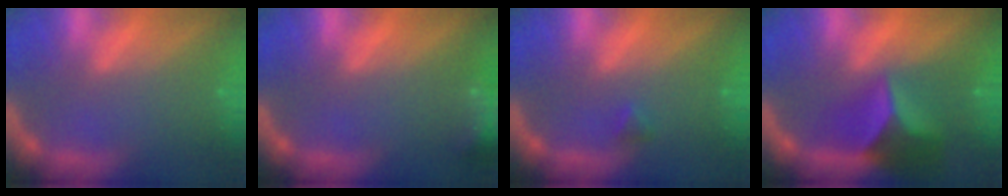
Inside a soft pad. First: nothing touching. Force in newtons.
{"total": 5.9}
{"total": 0.9}
{"total": 7.4}